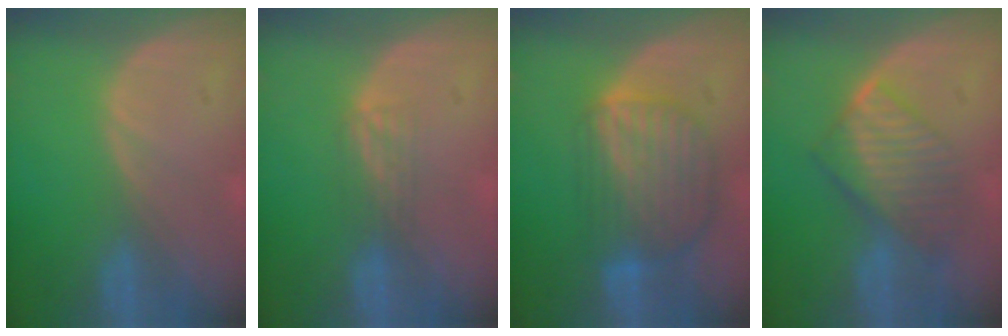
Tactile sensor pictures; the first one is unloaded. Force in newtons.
{"total": 2.2, "press": 1.8, "slide": 1.2}
{"total": 8.7, "press": 7.6, "slide": 4.3}
{"total": 7.5, "press": 6.8, "slide": 3.1}